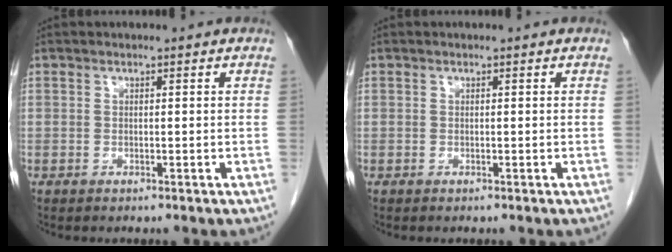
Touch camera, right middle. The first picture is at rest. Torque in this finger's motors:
{"motor_torque": [0.00, 0.00, 0.00, -0.01]}